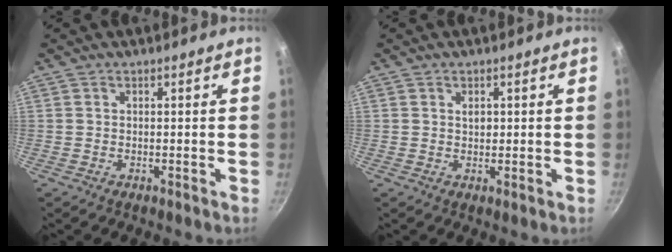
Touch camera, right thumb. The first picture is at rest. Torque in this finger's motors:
{"motor_torque": [-0.15, 0.31, -0.04, 0.14, 0.03]}